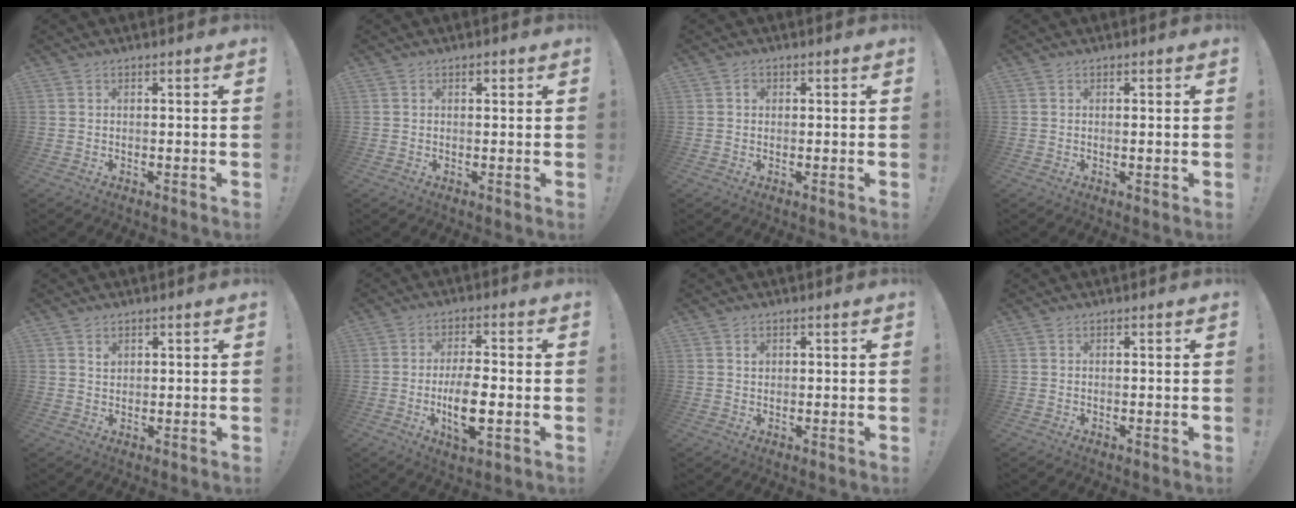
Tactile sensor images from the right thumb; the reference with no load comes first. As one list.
[{"total": 0.7, "force": [0.4, 0.5, 0.3], "torque": [0.002, -0.001, 0.005]}, {"total": 1.2, "force": [0.2, 1.1, 0.5], "torque": [-0.004, 0.002, 0.001]}, {"total": 0.8, "force": [0.2, -0.1, 0.7], "torque": [-0.010, -0.002, 0.003]}, {"total": 1.6, "force": [1.1, 1.1, 0.5], "torque": [0.004, -0.007, 0.018]}, {"total": 10.0, "force": [-2.3, 3.6, 9.0], "torque": [-0.177, -0.001, -0.041]}, {"total": 1.0, "force": [0.5, 0.8, 0.1], "torque": [0.011, -0.005, 0.006]}, {"total": 0.0}]